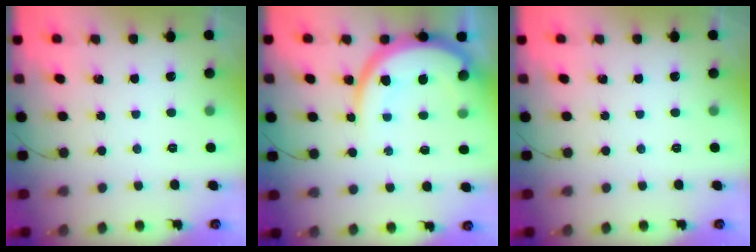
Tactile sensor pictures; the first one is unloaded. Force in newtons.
{"total": 12.4, "press": 12.3, "slide": 1.2}
{"total": 0.0}